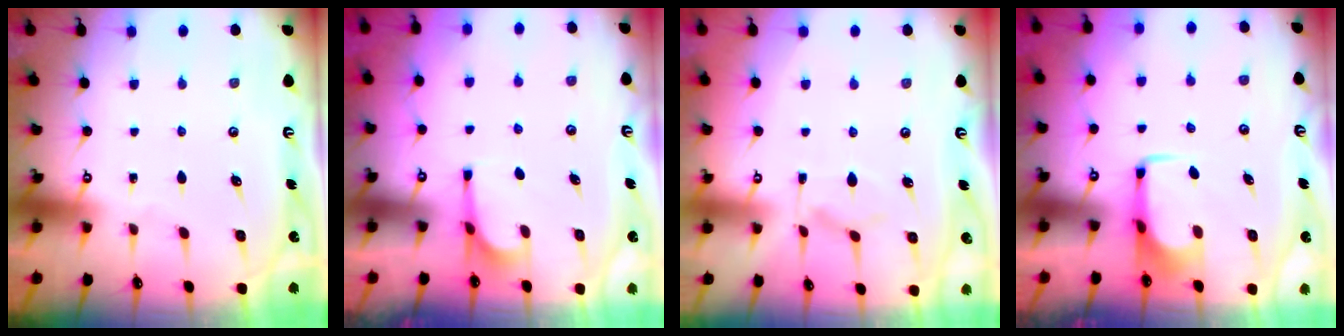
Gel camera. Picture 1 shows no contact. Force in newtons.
{"total": 2.2, "press": 2.2, "slide": 0.5}
{"total": 6.1, "press": 6.0, "slide": 0.9}
{"total": 2.0, "press": 1.9, "slide": 0.4}